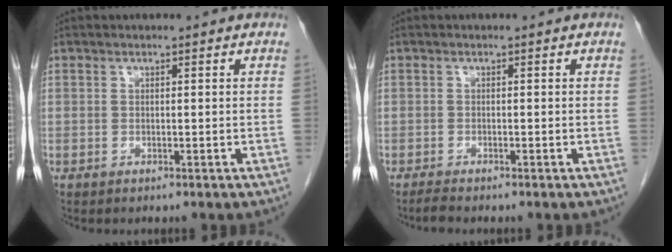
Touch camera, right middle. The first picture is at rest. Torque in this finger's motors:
{"motor_torque": [0.22, -0.09, -0.07, 0.00]}